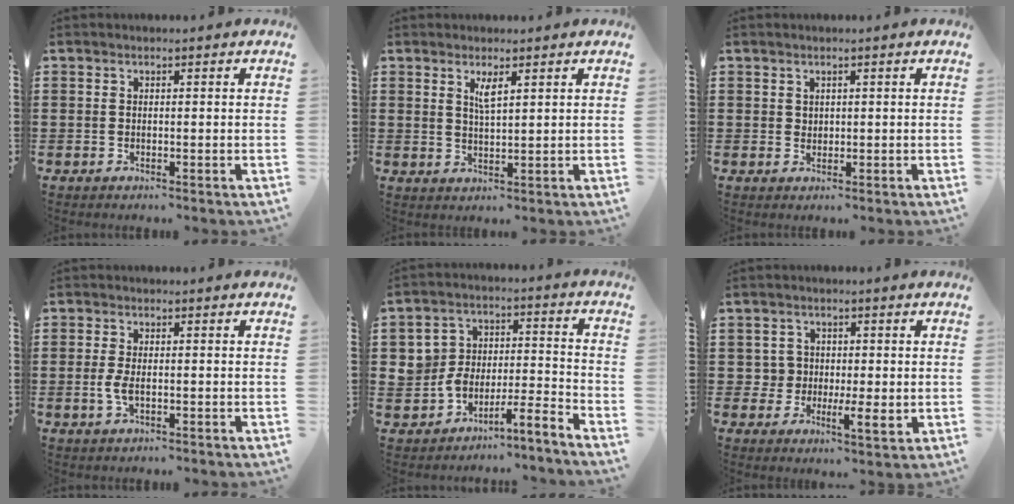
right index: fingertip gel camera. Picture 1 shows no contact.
{"total": 2.5, "force": [1.5, 0.5, 2.0], "torque": [-0.041, 0.002, 0.024]}
{"total": 1.2, "force": [0.8, 0.8, 0.2], "torque": [-0.005, 0.003, 0.016]}
{"total": 2.6, "force": [-0.4, 0.8, 2.4], "torque": [-0.059, -0.008, -0.012]}
{"total": 5.0, "force": [-4.7, 1.5, 0.4], "torque": [-0.015, 0.004, -0.099]}
{"total": 3.9, "force": [-0.3, 2.9, 2.6], "torque": [-0.052, 0.004, -0.008]}